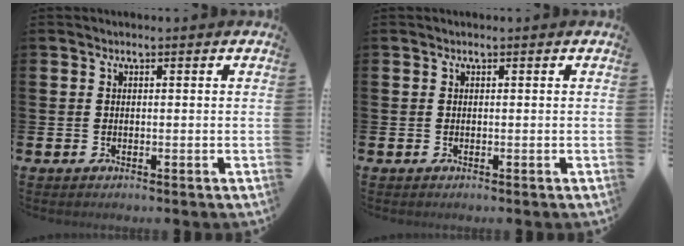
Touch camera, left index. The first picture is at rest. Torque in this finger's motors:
{"motor_torque": [0.00, 0.00, 0.00, 0.00]}